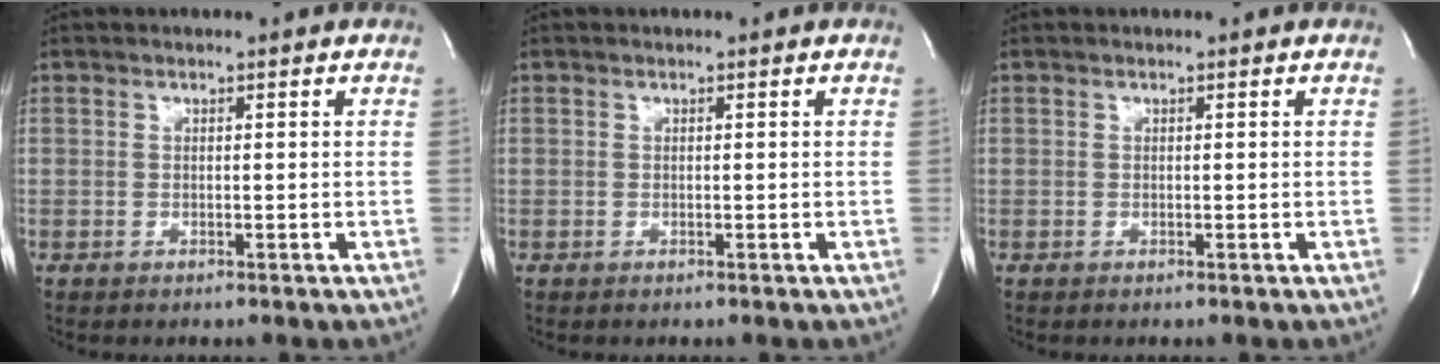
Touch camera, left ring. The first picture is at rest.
{"total": 0.0}
{"total": 0.0}